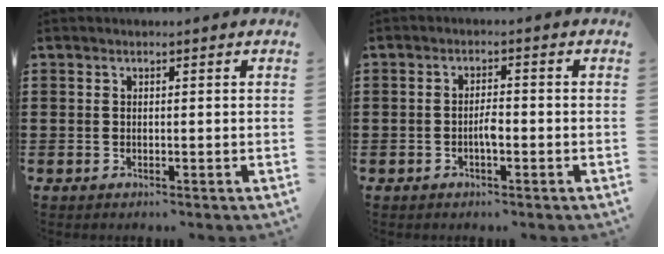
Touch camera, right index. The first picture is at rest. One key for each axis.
{"total": 2.5, "fx": -0.8, "fy": 0.8, "fz": 2.2, "tx": -0.042, "ty": 0.004, "tz": -0.016}